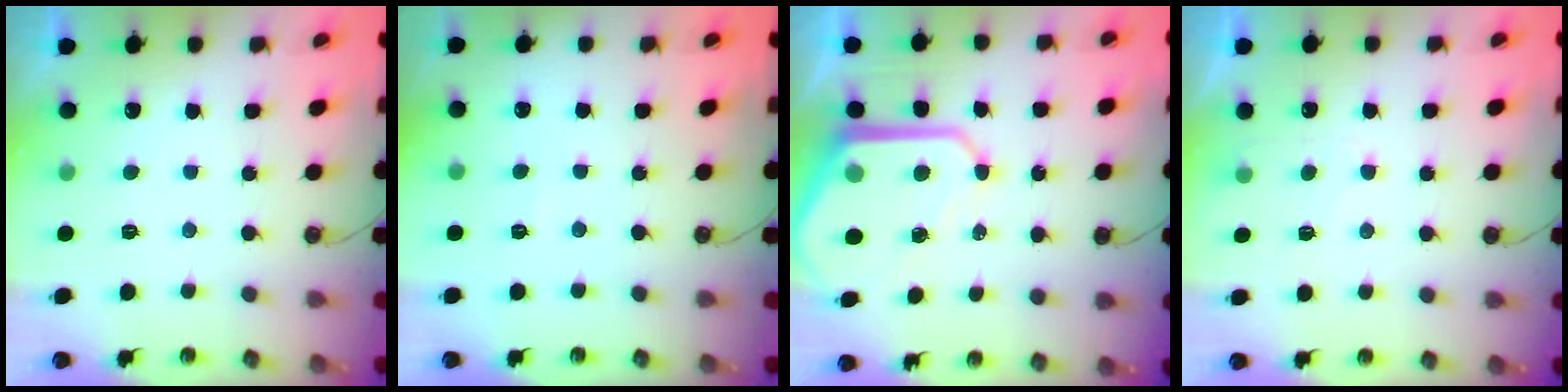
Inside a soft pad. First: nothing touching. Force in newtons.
{"total": 2.8, "press": 2.8, "slide": 0.4}
{"total": 13.9, "press": 13.9, "slide": 1.2}
{"total": 5.2, "press": 5.1, "slide": 0.7}